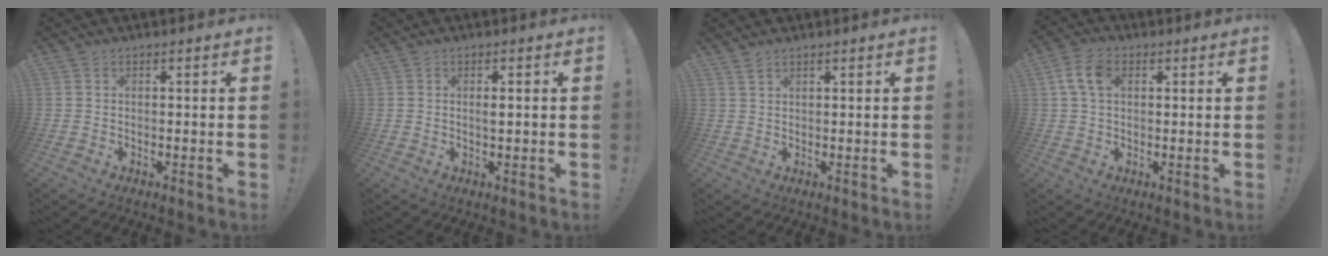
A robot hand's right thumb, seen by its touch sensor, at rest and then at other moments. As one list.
[{"total": 1.6, "force": [0.1, 0.2, 1.6], "torque": [-0.027, 0.000, -0.001]}, {"total": 1.5, "force": [1.3, 0.4, 0.7], "torque": [-0.011, -0.003, 0.024]}, {"total": 7.6, "force": [1.9, 4.8, 5.6], "torque": [-0.105, 0.010, 0.039]}]